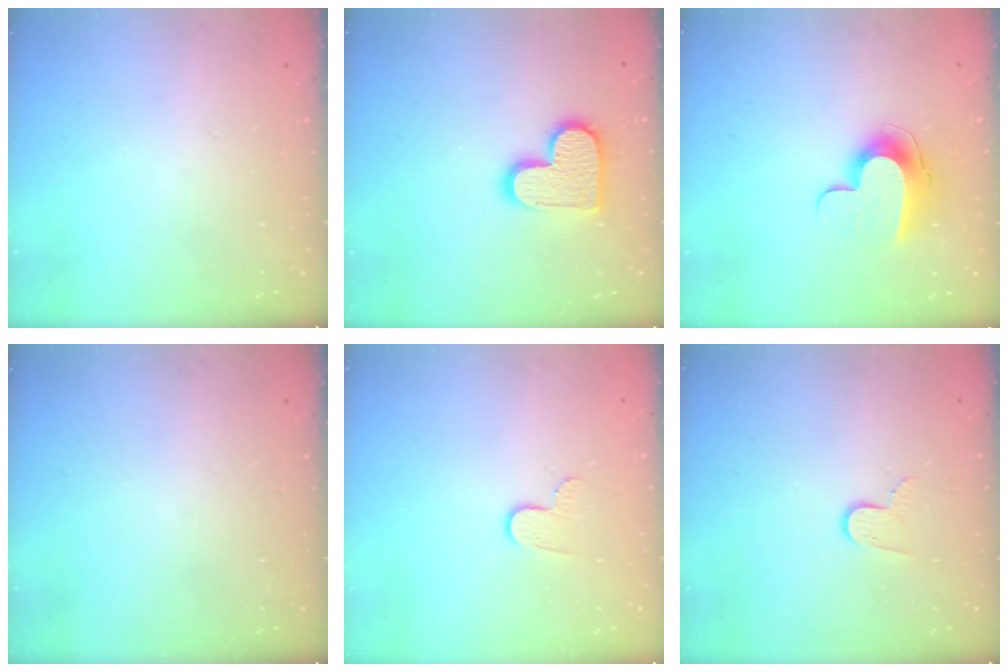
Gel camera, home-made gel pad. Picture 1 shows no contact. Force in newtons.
{"total": 13.5, "press": 13.5, "slide": 0.8}
{"total": 10.4, "press": 10.4, "slide": 0.3}
{"total": 0.0}
{"total": 4.6, "press": 4.6, "slide": 0.5}
{"total": 6.4, "press": 6.3, "slide": 0.6}